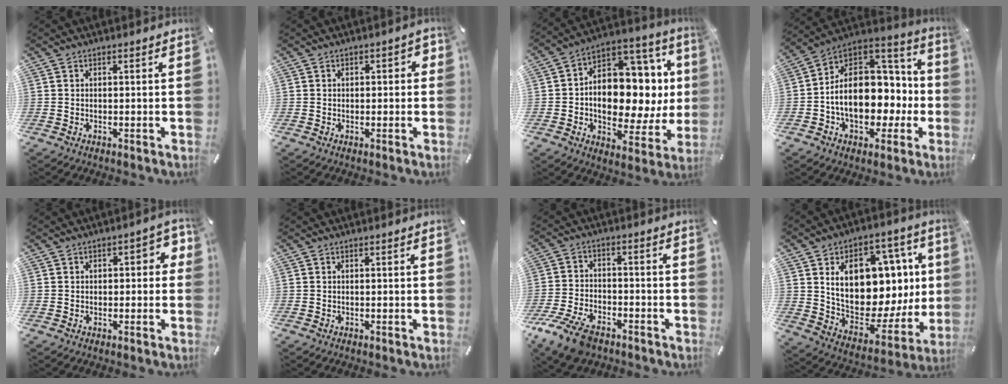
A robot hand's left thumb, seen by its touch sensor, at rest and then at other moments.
{"total": 1.8, "force": [-0.5, 1.4, 1.0], "torque": [-0.011, 0.005, -0.013]}
{"total": 15.3, "force": [0.3, 10.4, 11.1], "torque": [-0.160, -0.035, 0.006]}
{"total": 18.1, "force": [-1.5, 13.5, 12.0], "torque": [-0.194, -0.006, -0.015]}
{"total": 4.0, "force": [0.0, 2.7, 3.0], "torque": [-0.035, 0.004, -0.008]}
{"total": 0.0}
{"total": 10.1, "force": [-7.0, 5.0, 5.3], "torque": [-0.112, 0.031, -0.131]}
{"total": 21.2, "force": [5.5, 13.5, 15.5], "torque": [-0.229, -0.053, 0.099]}